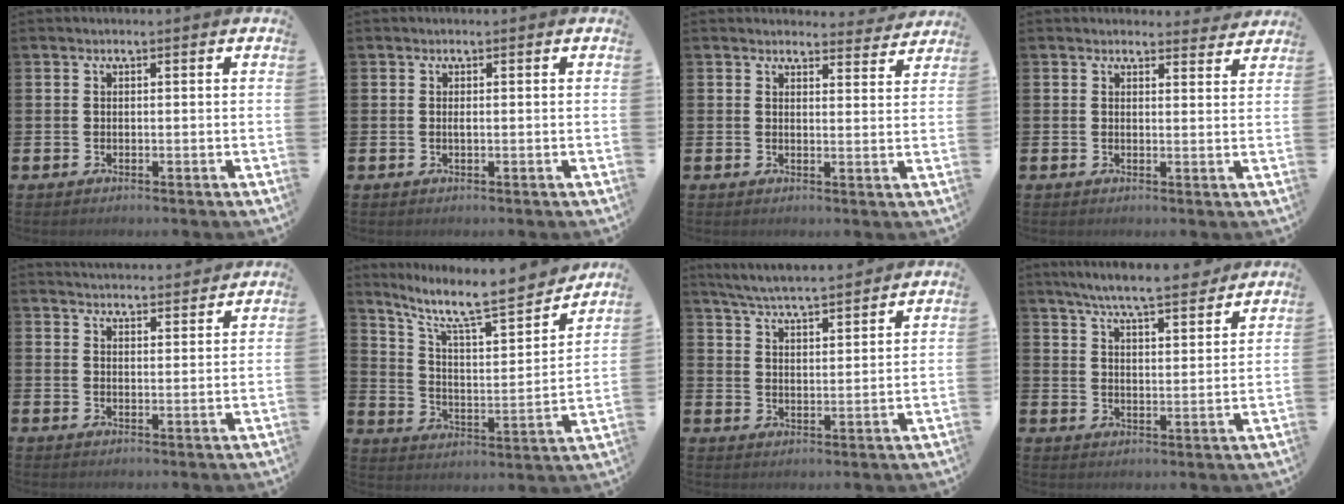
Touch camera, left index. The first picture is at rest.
{"total": 0.0}
{"total": 3.2, "force": [3.2, 0.6, 0.0], "torque": [0.012, -0.024, 0.053]}
{"total": 2.5, "force": [2.4, 0.6, 0.0], "torque": [0.014, -0.016, 0.039]}
{"total": 3.8, "force": [3.8, 0.2, -0.1], "torque": [-0.003, -0.026, 0.069]}
{"total": 10.3, "force": [8.9, 1.5, 4.9], "torque": [-0.118, -0.068, 0.145]}
{"total": 5.8, "force": [5.7, 0.1, 1.1], "torque": [-0.043, -0.032, 0.101]}
{"total": 7.1, "force": [6.7, 0.3, 2.3], "torque": [-0.053, -0.043, 0.115]}